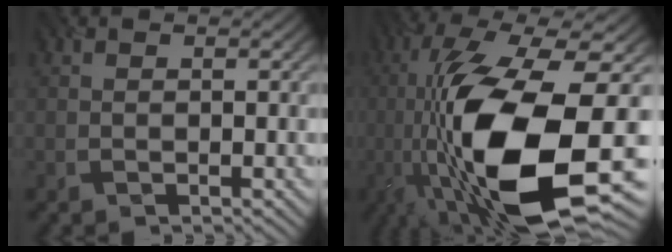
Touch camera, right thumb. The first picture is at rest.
{"total": 19.3, "force": [-4.3, 7.2, 17.3], "torque": [-0.356, -0.018, -0.064]}